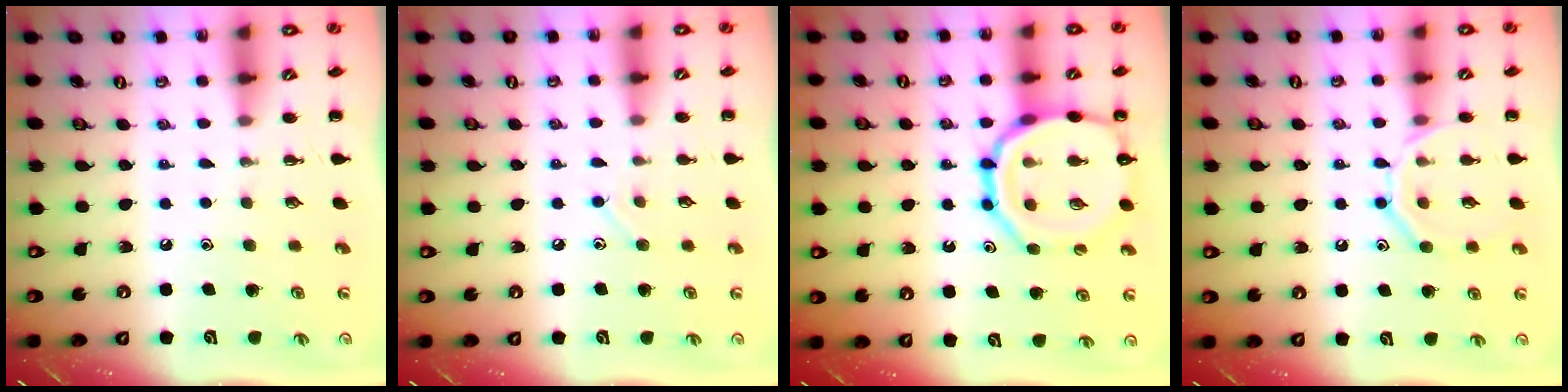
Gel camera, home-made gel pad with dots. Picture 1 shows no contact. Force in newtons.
{"total": 6.7, "press": 6.4, "slide": 2.1}
{"total": 17.4, "press": 17.3, "slide": 1.6}
{"total": 11.4, "press": 11.3, "slide": 1.3}